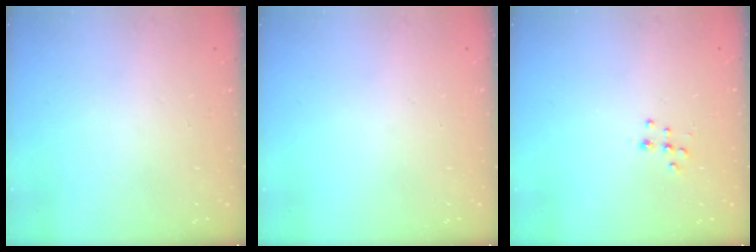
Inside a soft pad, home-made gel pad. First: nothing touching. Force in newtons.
{"total": 0.0}
{"total": 6.8, "press": 6.8, "slide": 0.5}